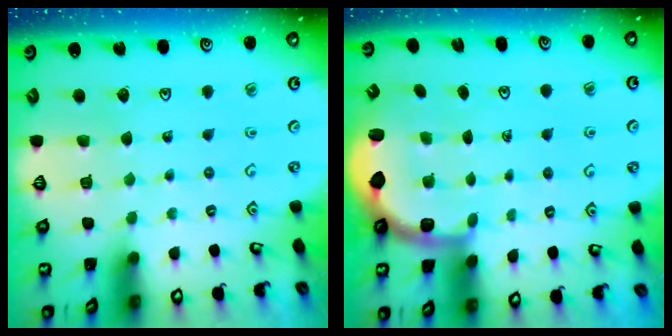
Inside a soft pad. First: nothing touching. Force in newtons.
{"total": 3.0, "press": 2.8, "slide": 1.1}